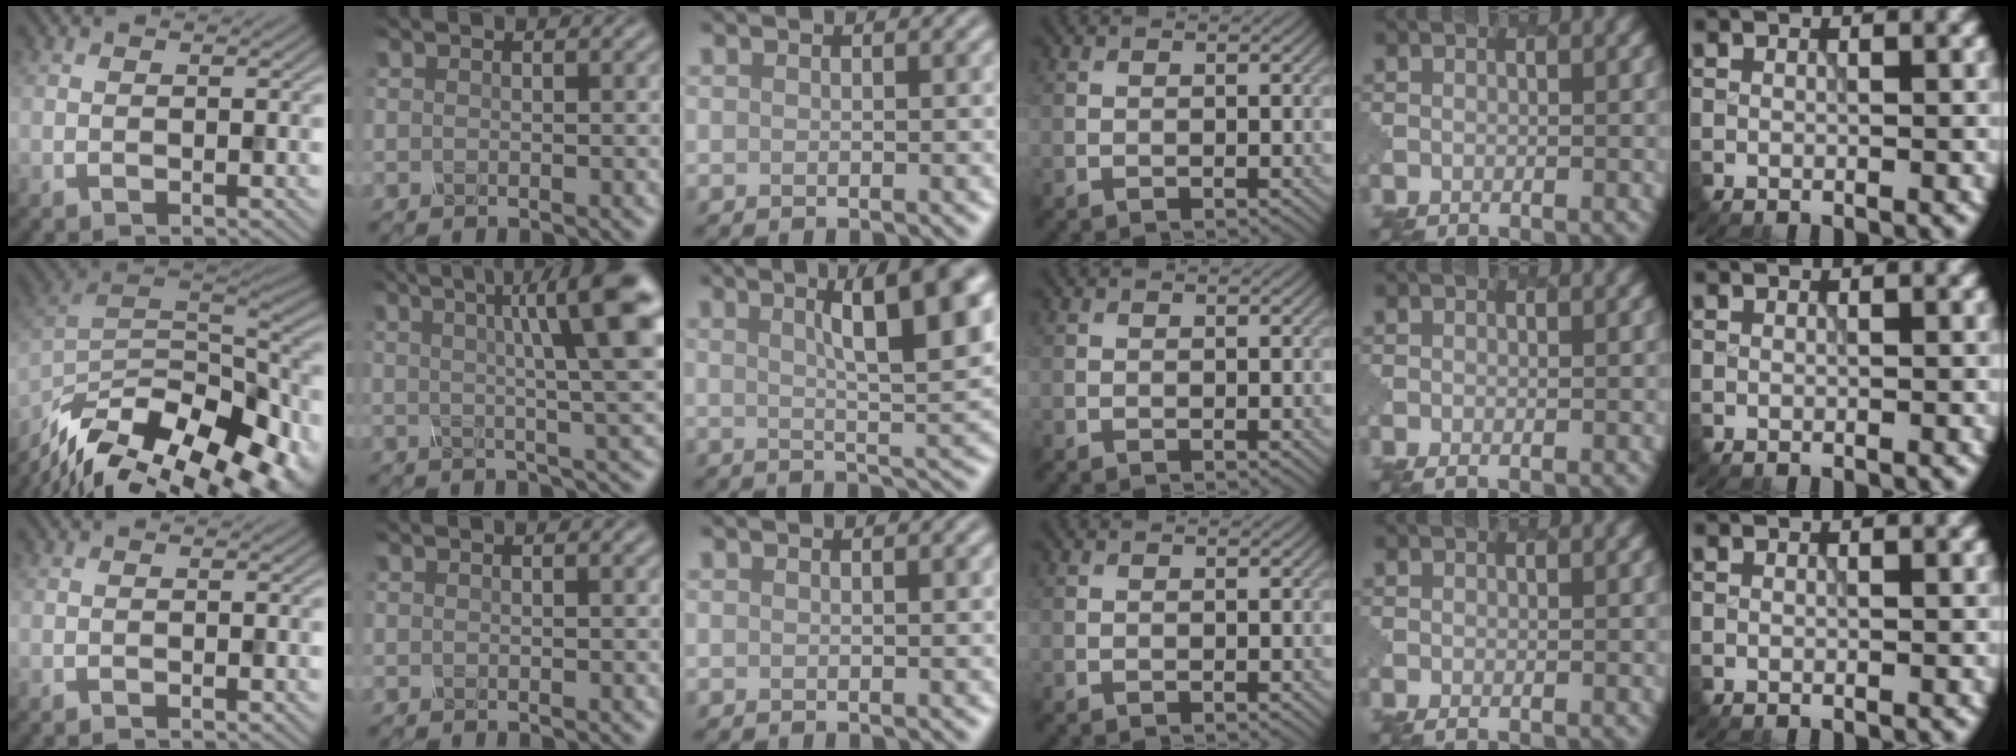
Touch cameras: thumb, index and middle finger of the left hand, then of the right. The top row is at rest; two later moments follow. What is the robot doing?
{"motion": "twist", "object": "rubiks cube"}